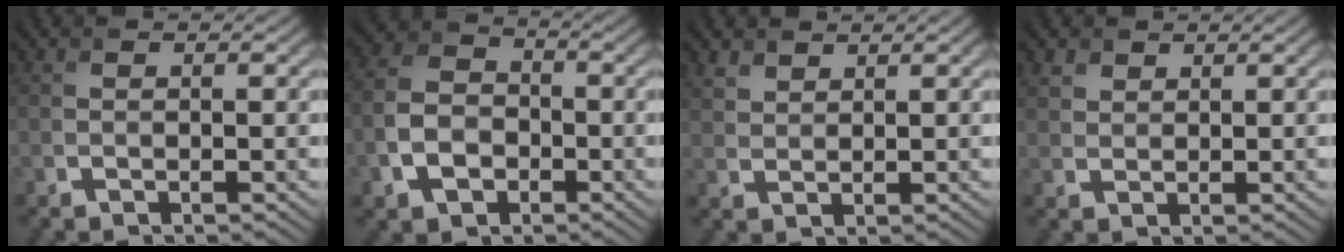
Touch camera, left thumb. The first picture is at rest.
{"total": 6.6, "force": [-2.6, 4.9, 3.6], "torque": [-0.085, -0.006, -0.059]}
{"total": 2.7, "force": [2.1, 1.3, 0.9], "torque": [-0.027, 0.002, 0.052]}
{"total": 2.1, "force": [1.5, 1.3, 0.5], "torque": [-0.017, 0.001, 0.035]}